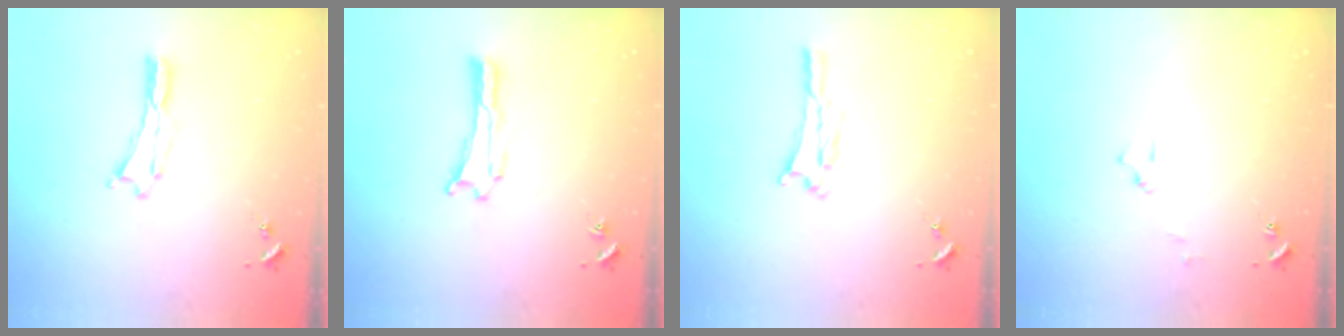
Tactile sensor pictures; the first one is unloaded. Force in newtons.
{"total": 0.0}
{"total": 2.8, "press": 2.8, "slide": 0.3}
{"total": 3.0, "press": 3.0, "slide": 0.2}